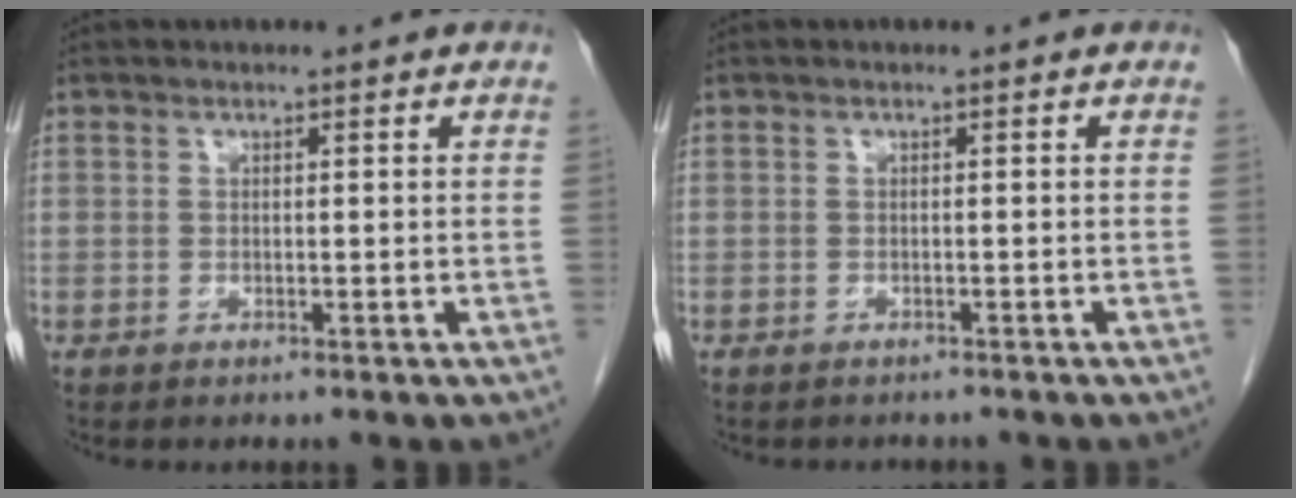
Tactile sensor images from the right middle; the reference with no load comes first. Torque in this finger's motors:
{"motor_torque": [-0.17, 0.17, -0.06, -0.02]}